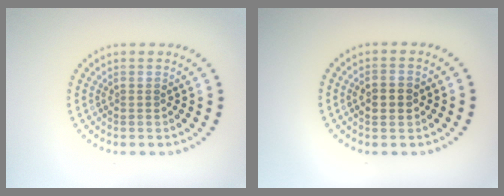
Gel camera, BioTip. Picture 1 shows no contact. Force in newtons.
{"total": 2.7, "press": 2.7, "slide": 0.2}